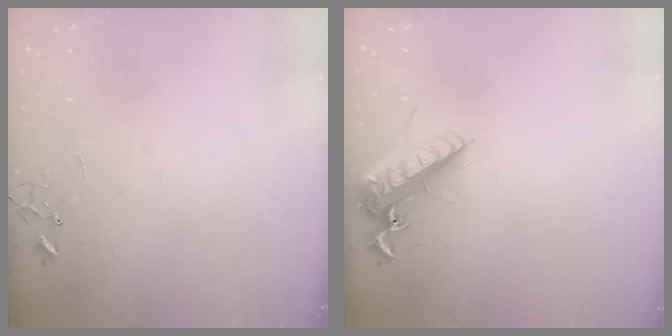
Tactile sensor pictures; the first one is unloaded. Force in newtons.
{"total": 15.9, "press": 15.5, "slide": 3.3}